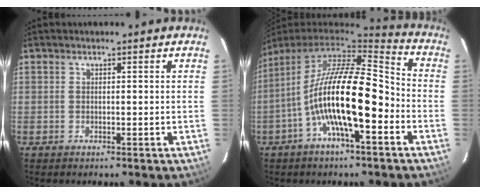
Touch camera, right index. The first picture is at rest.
{"total": 16.4, "force": [-5.4, 4.4, 14.9], "torque": [-0.256, -0.006, -0.101]}